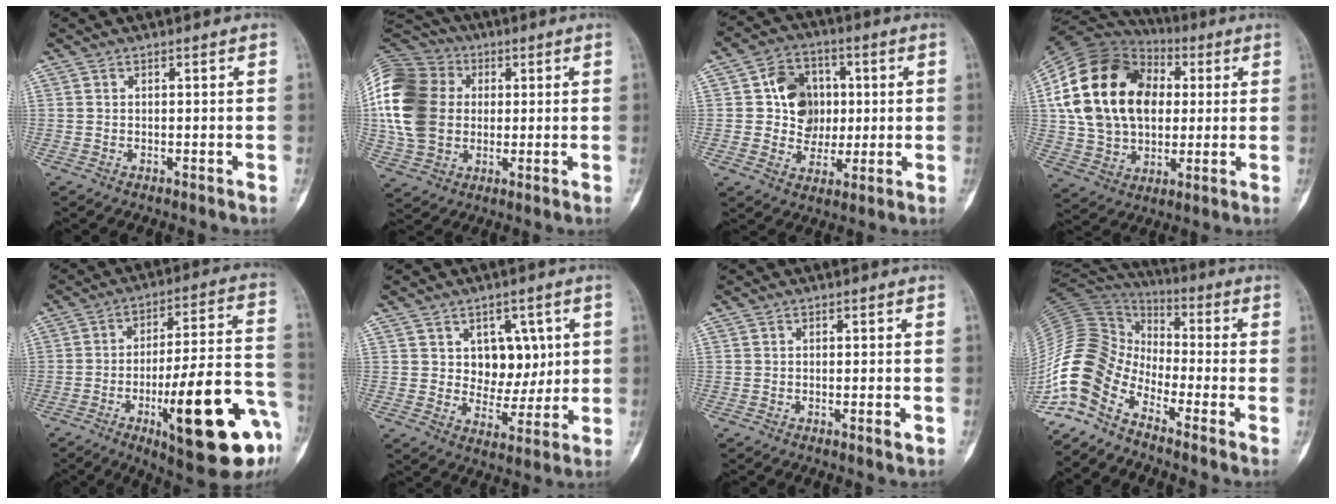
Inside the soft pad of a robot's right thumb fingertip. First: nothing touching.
{"total": 20.4, "force": [1.6, 16.1, 12.4], "torque": [-0.262, 0.019, 0.030]}
{"total": 10.9, "force": [1.3, 9.4, 5.3], "torque": [-0.029, 0.006, 0.021]}
{"total": 24.7, "force": [4.3, 17.4, 17.0], "torque": [-0.306, 0.019, 0.079]}
{"total": 24.6, "force": [-9.1, 5.7, 22.1], "torque": [-0.279, 0.031, -0.125]}
{"total": 8.3, "force": [2.4, 6.2, 5.0], "torque": [-0.029, -0.017, 0.042]}
{"total": 1.5, "force": [-0.5, 0.2, 1.4], "torque": [-0.021, 0.000, -0.007]}
{"total": 14.1, "force": [-8.9, 7.7, 7.8], "torque": [-0.159, 0.081, -0.194]}